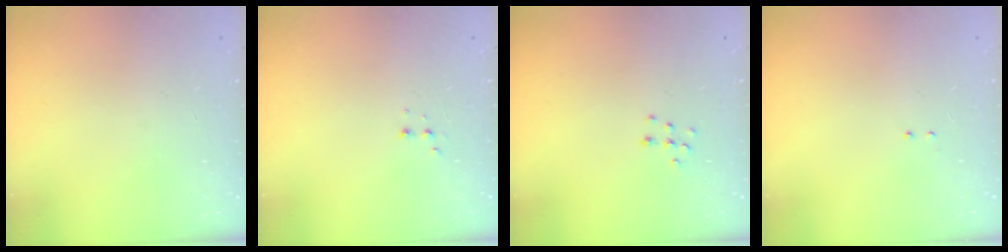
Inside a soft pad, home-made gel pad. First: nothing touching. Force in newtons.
{"total": 2.9, "press": 2.7, "slide": 1.0}
{"total": 5.8, "press": 5.8, "slide": 0.3}
{"total": 2.1, "press": 2.0, "slide": 0.6}